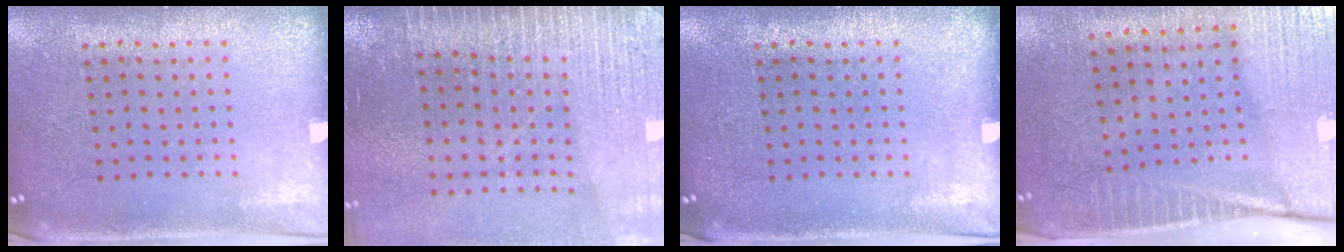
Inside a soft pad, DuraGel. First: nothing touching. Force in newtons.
{"total": 3.7, "press": 3.2, "slide": 1.7}
{"total": 0.0}
{"total": 4.1, "press": 3.6, "slide": 1.9}